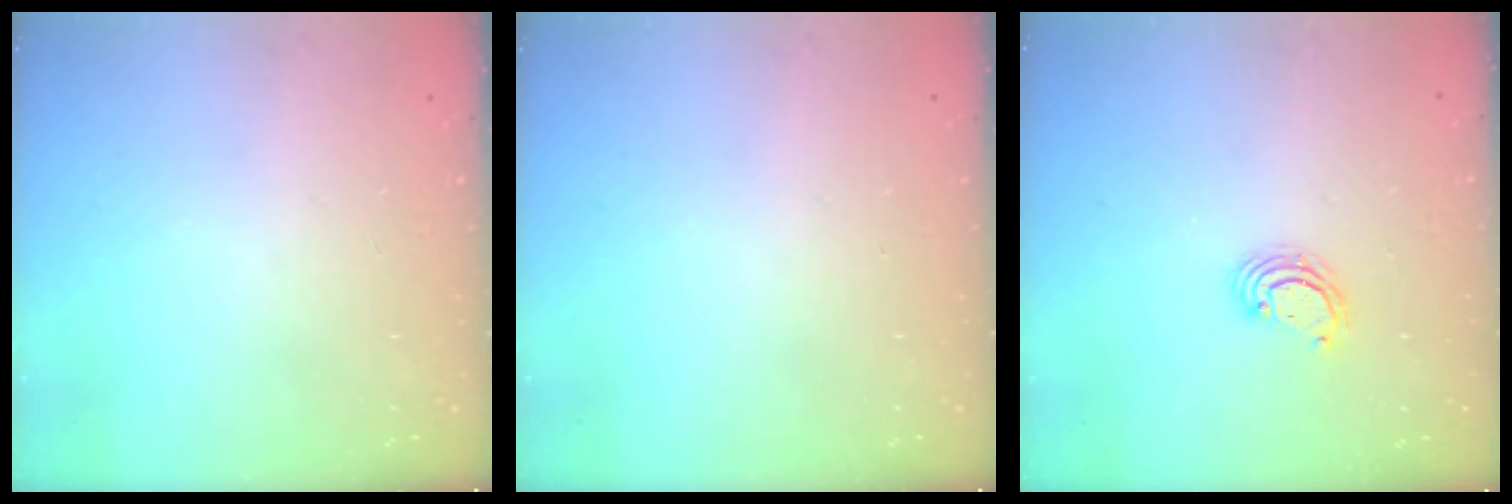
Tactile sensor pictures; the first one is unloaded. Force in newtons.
{"total": 0.0}
{"total": 3.2, "press": 3.2, "slide": 0.1}